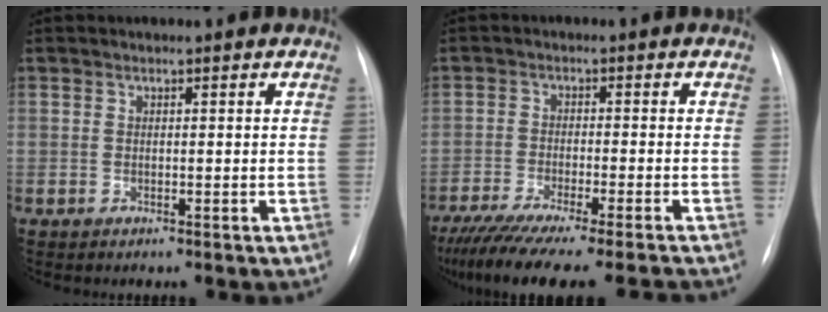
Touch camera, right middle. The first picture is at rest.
{"total": 17.6, "force": [-15.4, 0.5, 8.5], "torque": [-0.123, -0.046, -0.230]}